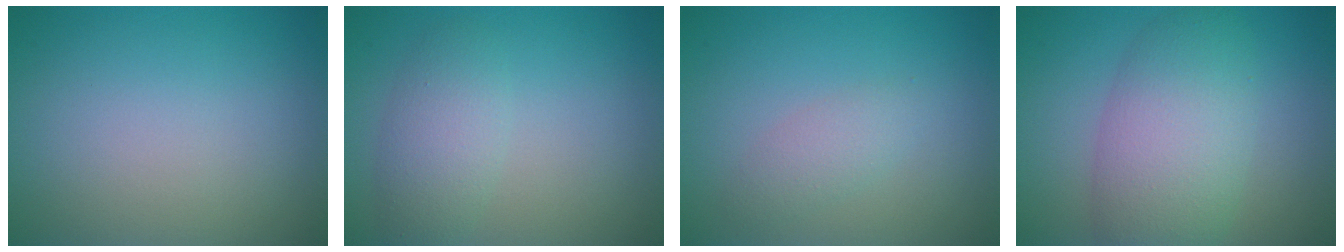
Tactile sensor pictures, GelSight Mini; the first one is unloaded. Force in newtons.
{"total": 2.9, "press": 2.9, "slide": 0.0}
{"total": 1.6, "press": 1.6, "slide": 0.1}
{"total": 6.9, "press": 6.9, "slide": 0.0}